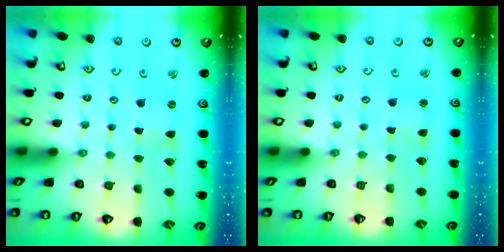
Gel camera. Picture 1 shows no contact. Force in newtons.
{"total": 1.9, "press": 1.8, "slide": 0.3}